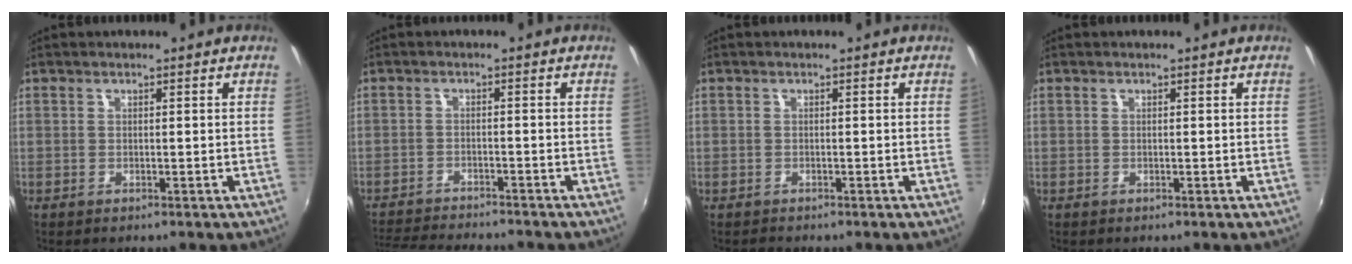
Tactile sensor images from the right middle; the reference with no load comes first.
{"total": 10.3, "force": [-9.6, 1.0, 3.5], "torque": [-0.092, -0.017, -0.156]}
{"total": 1.1, "force": [-0.9, 0.6, -0.2], "torque": [-0.001, 0.000, -0.016]}
{"total": 0.0}